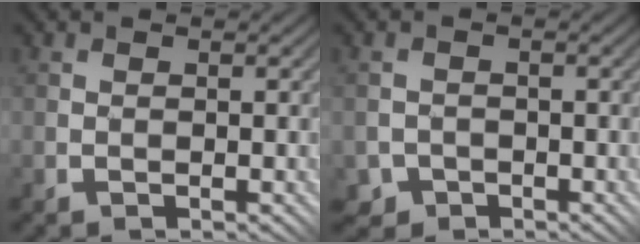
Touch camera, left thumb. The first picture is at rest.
{"total": 2.7, "force": [-1.7, 2.1, -0.2], "torque": [0.009, 0.002, -0.033]}